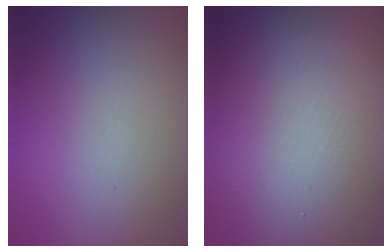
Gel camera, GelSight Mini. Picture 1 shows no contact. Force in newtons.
{"total": 18.9, "press": 18.8, "slide": 0.6}